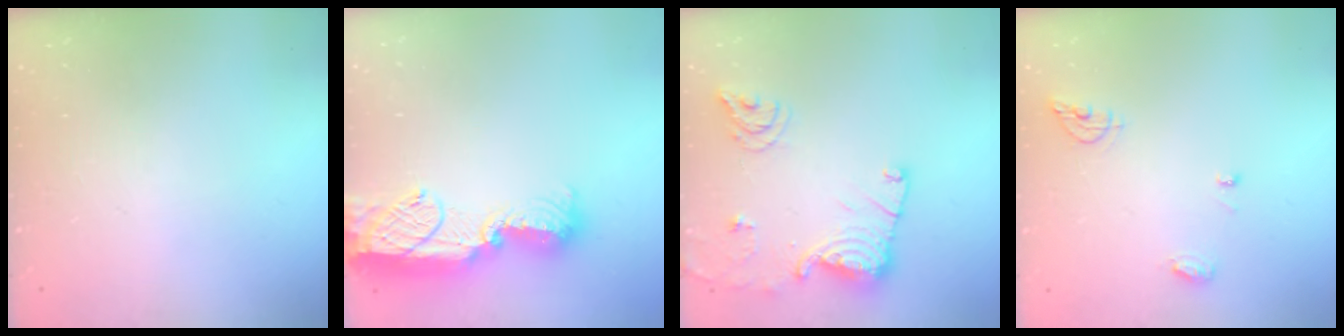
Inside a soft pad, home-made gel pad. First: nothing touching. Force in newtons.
{"total": 17.4, "press": 16.6, "slide": 5.5}
{"total": 15.1, "press": 15.0, "slide": 1.5}
{"total": 6.7, "press": 6.7, "slide": 0.3}